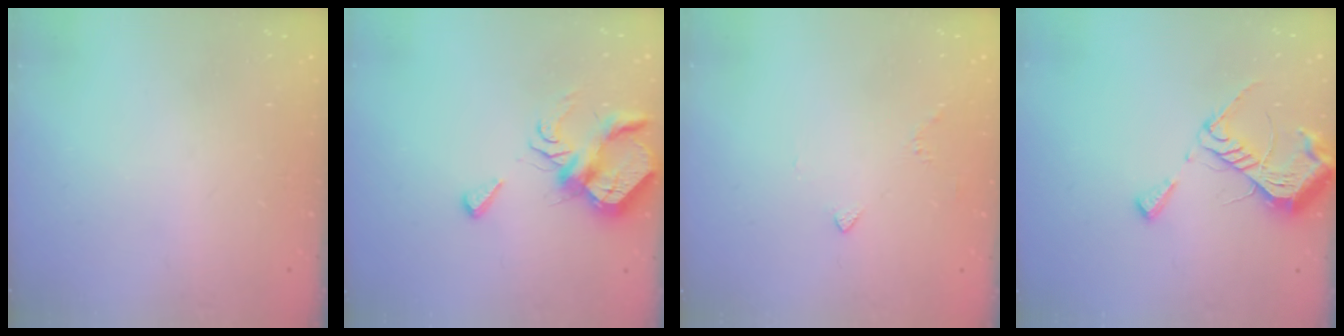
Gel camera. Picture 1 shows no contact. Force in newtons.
{"total": 7.8, "press": 7.8, "slide": 0.5}
{"total": 2.4, "press": 2.4, "slide": 0.6}
{"total": 10.1, "press": 10.1, "slide": 0.7}